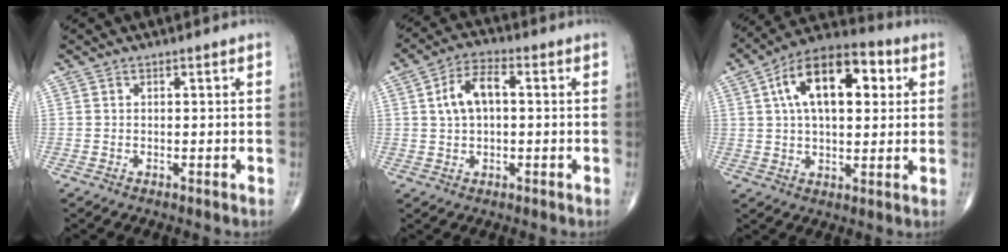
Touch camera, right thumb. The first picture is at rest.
{"total": 7.6, "force": [1.1, 4.1, 6.3], "torque": [-0.118, 0.020, 0.016]}
{"total": 17.7, "force": [5.0, 9.1, 14.3], "torque": [-0.210, 0.018, 0.072]}